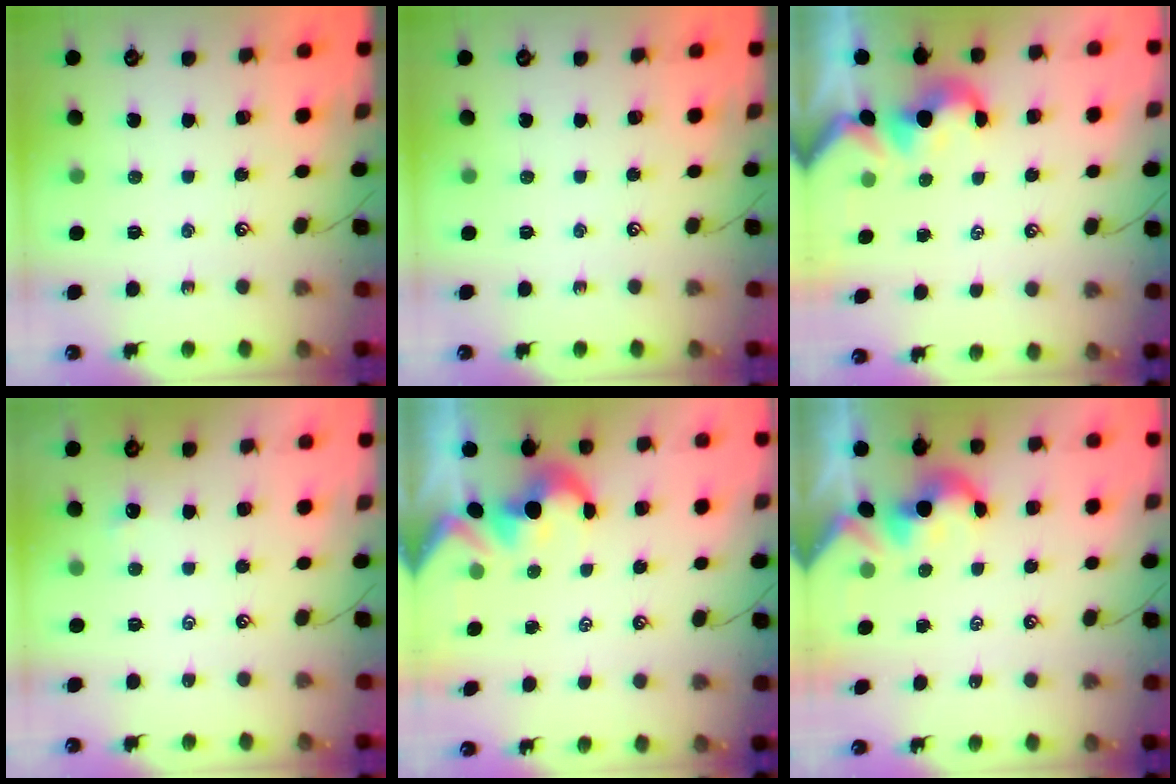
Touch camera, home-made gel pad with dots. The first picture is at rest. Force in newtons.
{"total": 0.0}
{"total": 0.9, "press": 0.8, "slide": 0.4}
{"total": 0.0}
{"total": 1.7, "press": 1.4, "slide": 1.0}
{"total": 2.3, "press": 2.2, "slide": 0.3}